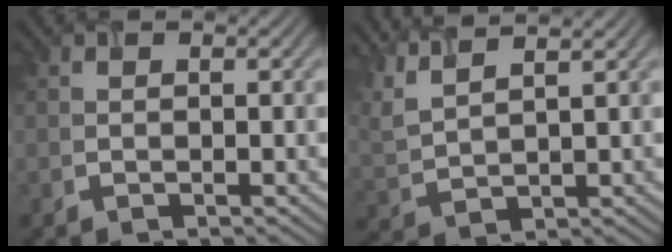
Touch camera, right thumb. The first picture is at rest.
{"total": 5.4, "force": [4.7, 0.8, 2.5], "torque": [-0.072, 0.017, 0.101]}